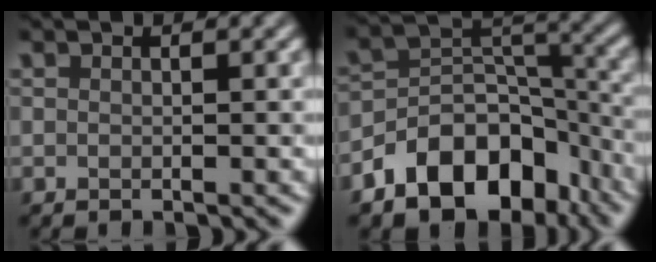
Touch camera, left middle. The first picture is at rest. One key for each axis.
{"total": 9.0, "fx": -5.4, "fy": 5.7, "fz": 4.5, "tx": -0.057, "ty": 0.004, "tz": -0.101}